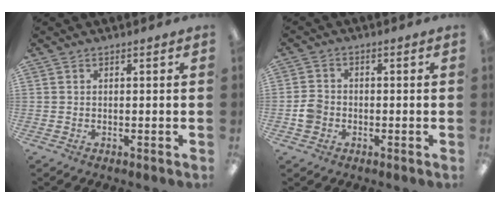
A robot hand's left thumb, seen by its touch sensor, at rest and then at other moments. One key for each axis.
{"total": 4.2, "fx": -1.2, "fy": 3.7, "fz": 1.7, "tx": -0.027, "ty": 0.009, "tz": -0.019}